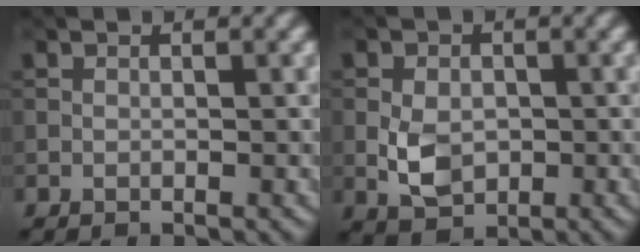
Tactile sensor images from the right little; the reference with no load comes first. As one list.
[{"total": 3.8, "force": [-0.7, 2.7, 2.6], "torque": [-0.051, -0.005, -0.015]}]